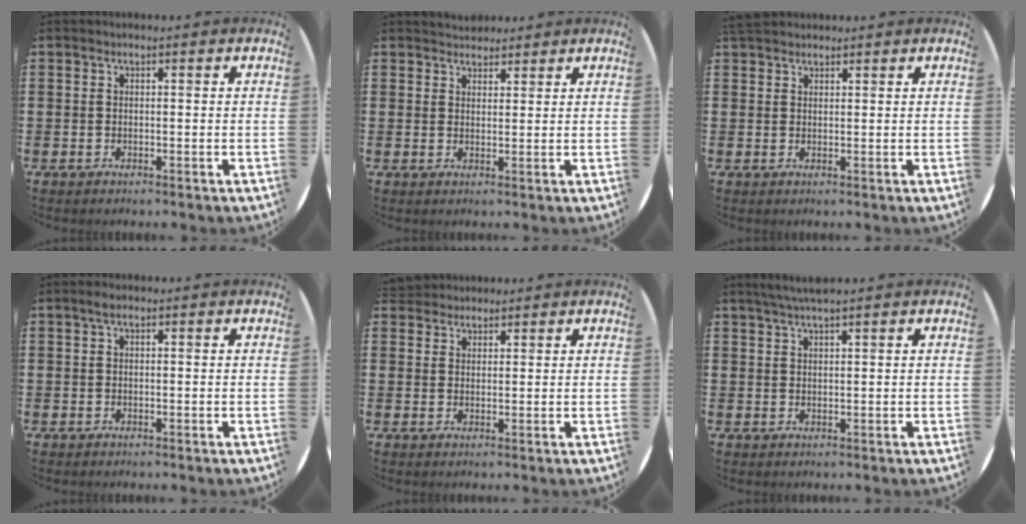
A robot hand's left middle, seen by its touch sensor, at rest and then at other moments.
{"total": 2.3, "force": [2.2, 0.6, -0.1], "torque": [-0.001, 0.000, 0.042]}
{"total": 2.1, "force": [1.9, 0.7, 0.4], "torque": [-0.005, 0.001, 0.036]}
{"total": 0.9, "force": [0.5, 0.4, 0.7], "torque": [-0.014, 0.006, 0.007]}
{"total": 2.4, "force": [2.3, 0.7, -0.2], "torque": [0.000, 0.002, 0.045]}
{"total": 2.4, "force": [2.0, -0.1, 1.3], "torque": [-0.028, 0.002, 0.037]}